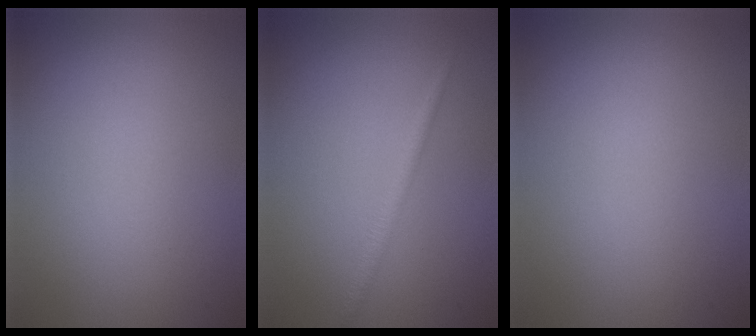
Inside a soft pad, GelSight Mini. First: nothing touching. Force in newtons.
{"total": 1.4, "press": 1.4, "slide": 0.1}
{"total": 0.0}